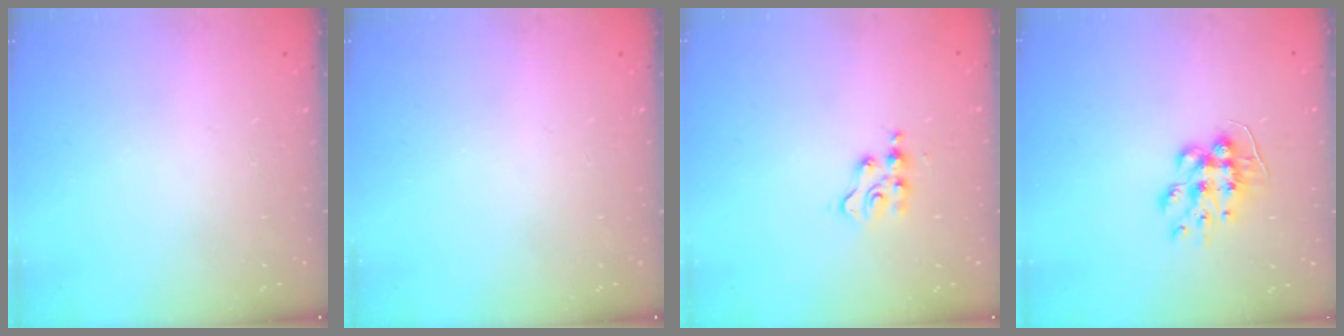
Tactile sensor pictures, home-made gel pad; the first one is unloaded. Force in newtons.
{"total": 0.0}
{"total": 3.4, "press": 3.4, "slide": 0.4}
{"total": 9.4, "press": 9.3, "slide": 1.3}